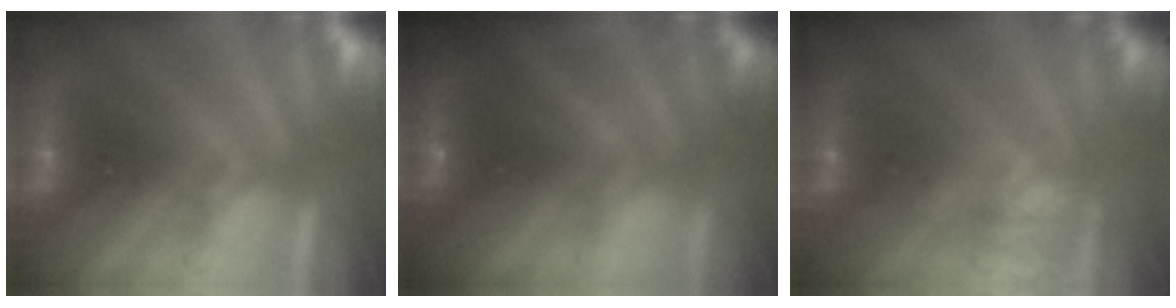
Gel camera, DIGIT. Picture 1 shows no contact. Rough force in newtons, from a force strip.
{"total": 6.9}
{"total": 5.0}